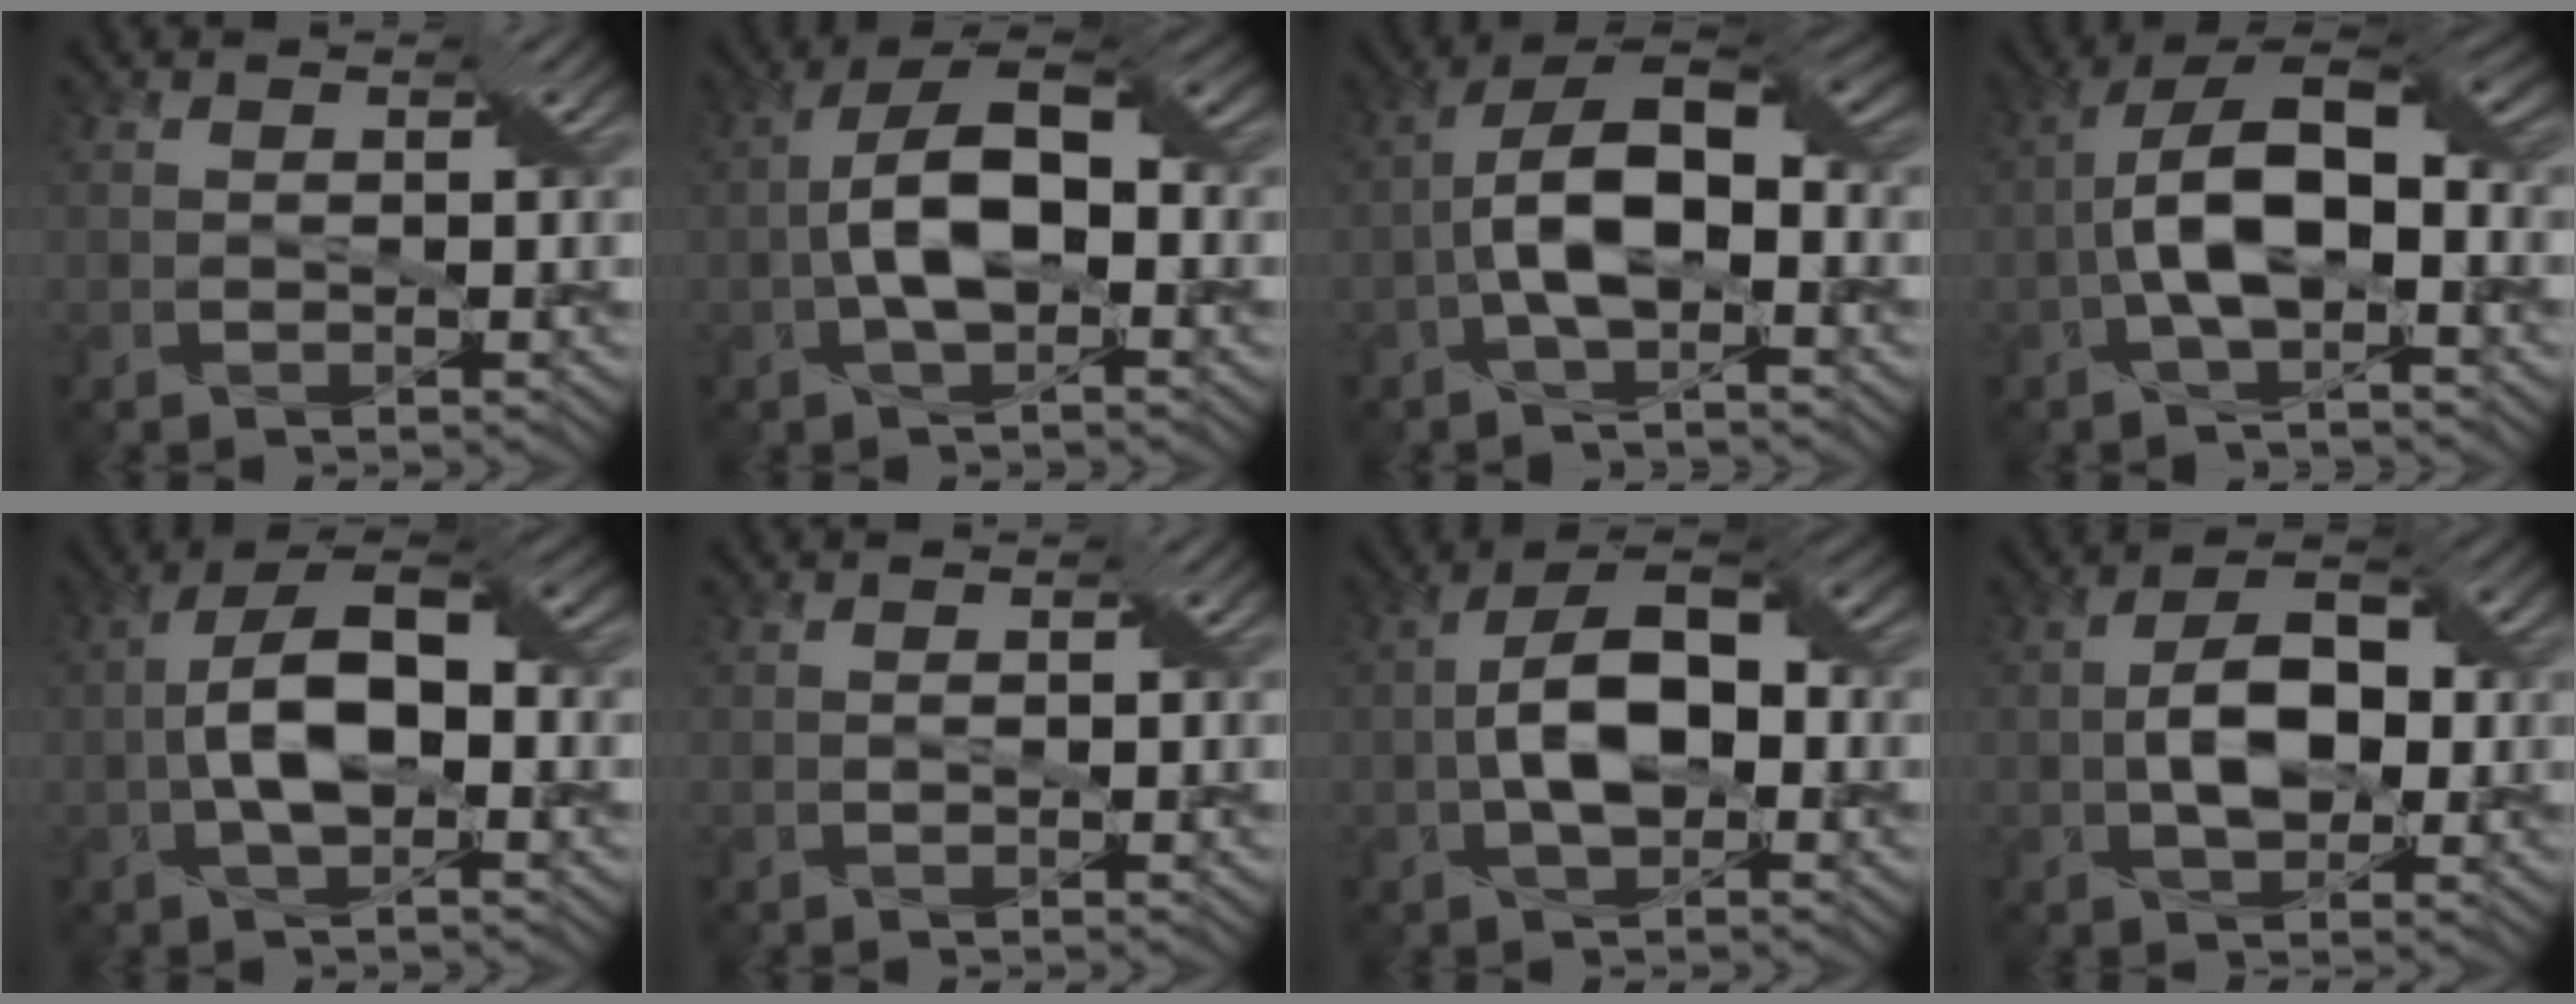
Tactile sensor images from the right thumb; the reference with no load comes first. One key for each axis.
{"total": 8.4, "fx": -0.8, "fy": 4.1, "fz": 7.3, "tx": -0.138, "ty": 0.013, "tz": -0.016}
{"total": 9.5, "fx": -1.3, "fy": 4.6, "fz": 8.2, "tx": -0.156, "ty": 0.011, "tz": -0.026}
{"total": 9.9, "fx": -1.3, "fy": 4.6, "fz": 8.7, "tx": -0.167, "ty": 0.010, "tz": -0.025}
{"total": 8.3, "fx": -0.7, "fy": 4.0, "fz": 7.2, "tx": -0.138, "ty": 0.012, "tz": -0.015}
{"total": 0.0}
{"total": 8.4, "fx": -0.7, "fy": 4.5, "fz": 7.1, "tx": -0.132, "ty": 0.013, "tz": -0.017}
{"total": 5.9, "fx": -0.1, "fy": 3.5, "fz": 4.8, "tx": -0.088, "ty": 0.008, "tz": -0.007}